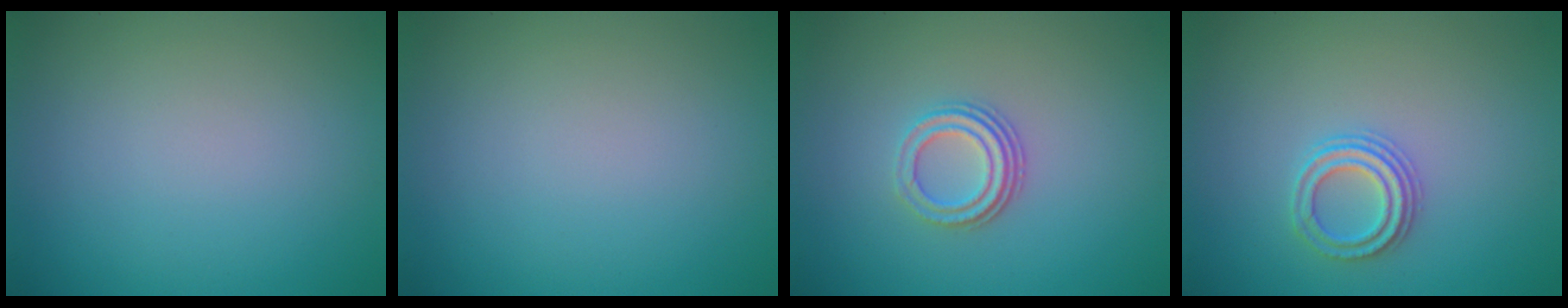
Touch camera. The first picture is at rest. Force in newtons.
{"total": 0.0}
{"total": 2.9, "press": 2.2, "slide": 2.0}
{"total": 2.3, "press": 2.2, "slide": 0.8}